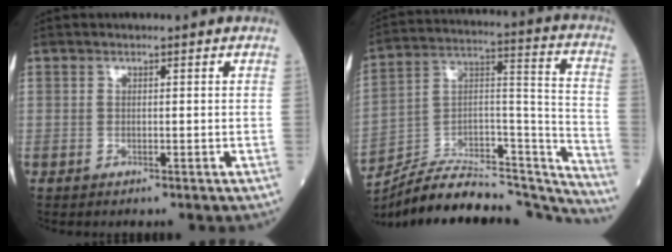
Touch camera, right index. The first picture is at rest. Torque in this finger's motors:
{"motor_torque": [-1.30, -0.84, -0.63, 0.01]}